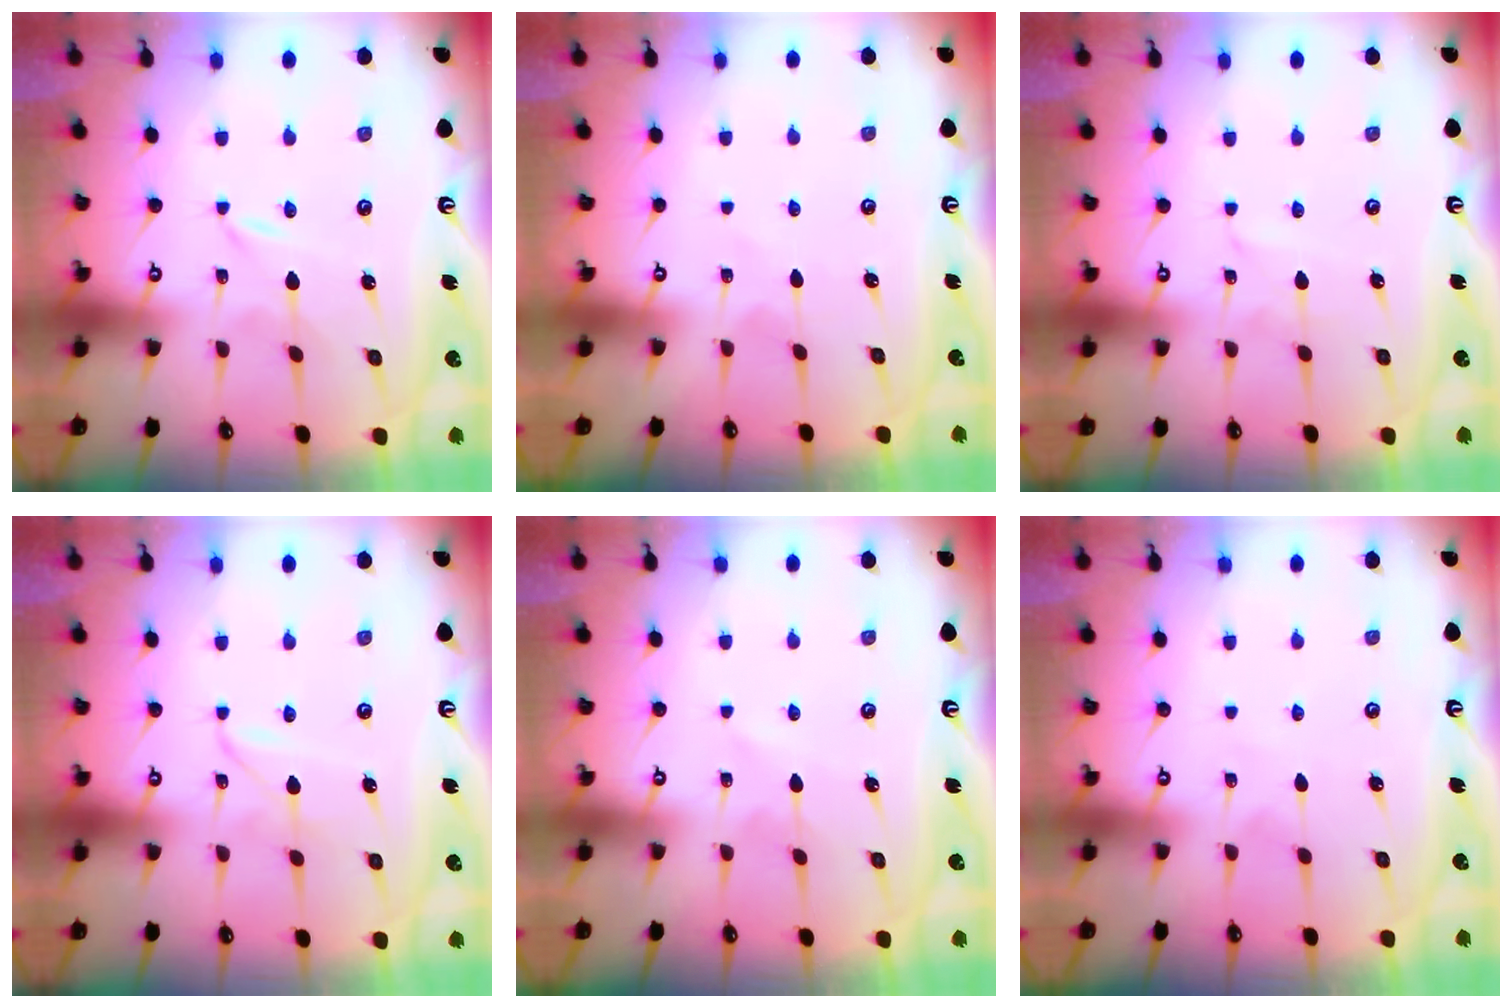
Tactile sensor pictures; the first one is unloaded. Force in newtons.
{"total": 1.4, "press": 1.4, "slide": 0.2}
{"total": 1.4, "press": 1.4, "slide": 0.1}
{"total": 2.1, "press": 2.1, "slide": 0.2}
{"total": 1.6, "press": 1.6, "slide": 0.1}
{"total": 2.2, "press": 2.2, "slide": 0.2}